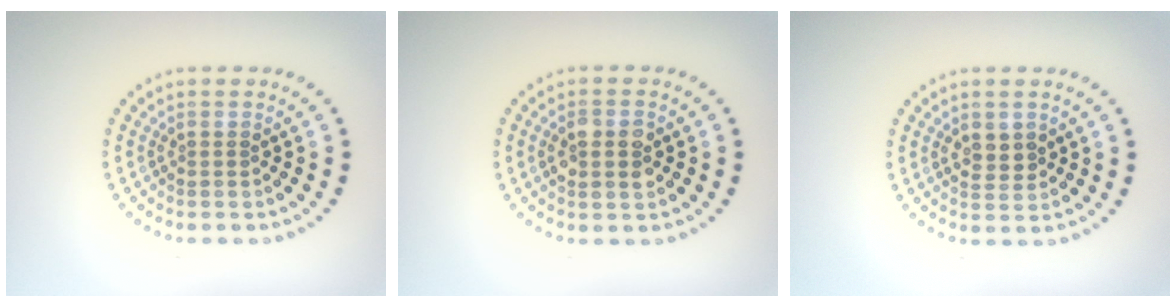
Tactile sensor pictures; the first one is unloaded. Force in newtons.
{"total": 2.7, "press": 2.7, "slide": 0.3}
{"total": 1.3, "press": 1.3, "slide": 0.5}